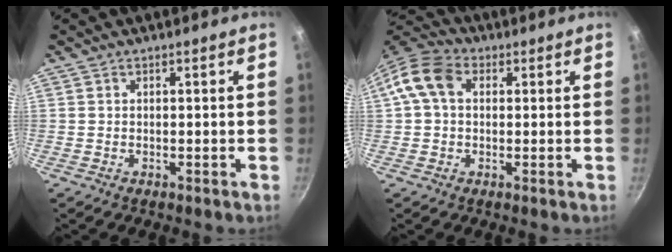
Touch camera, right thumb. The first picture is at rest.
{"total": 9.1, "force": [1.8, 6.5, 6.0], "torque": [-0.102, 0.022, 0.016]}